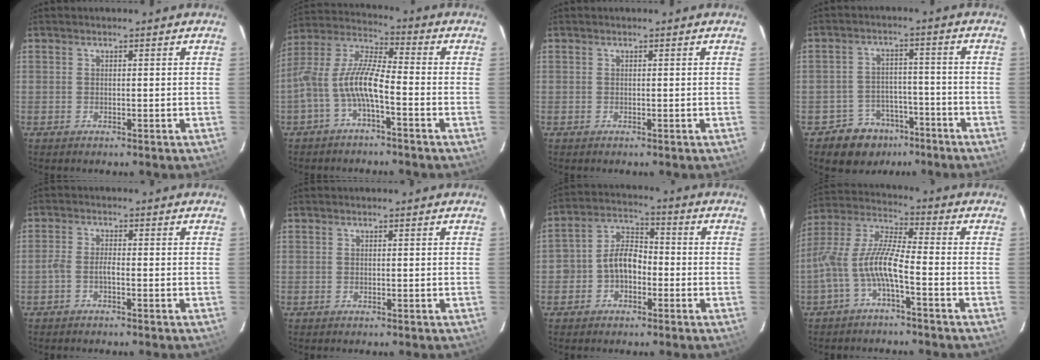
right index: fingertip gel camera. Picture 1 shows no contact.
{"total": 9.9, "force": [-3.7, 2.5, 8.8], "torque": [-0.196, 0.012, -0.073]}
{"total": 0.0}
{"total": 8.0, "force": [-5.5, 5.8, 0.9], "torque": [-0.030, 0.029, -0.074]}
{"total": 2.1, "force": [-1.2, 0.5, 1.7], "torque": [-0.043, 0.005, -0.029]}
{"total": 0.0}
{"total": 7.1, "force": [-2.2, 5.3, 4.2], "torque": [-0.080, 0.024, -0.038]}
{"total": 9.7, "force": [-3.9, 1.8, 8.7], "torque": [-0.199, 0.010, -0.077]}